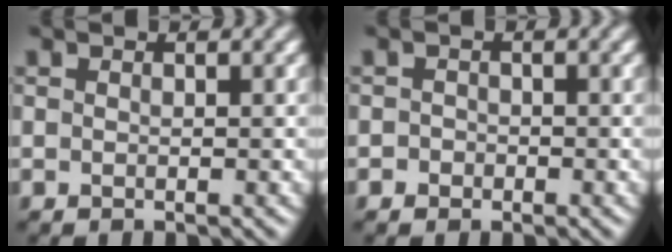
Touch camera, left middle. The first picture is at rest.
{"total": 0.9, "force": [-0.7, 0.5, -0.2], "torque": [0.019, 0.003, -0.016]}